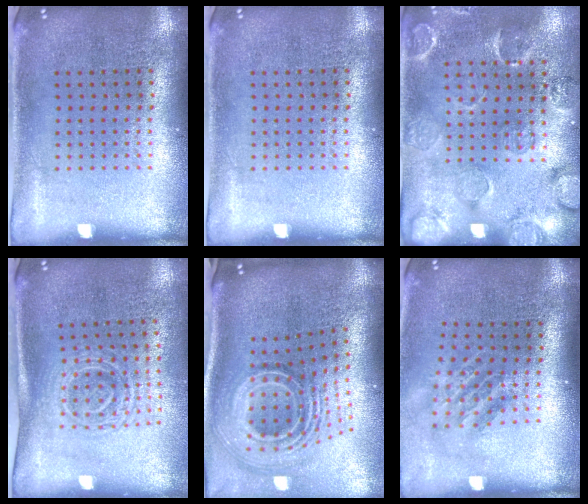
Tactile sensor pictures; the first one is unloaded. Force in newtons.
{"total": 0.0}
{"total": 2.7, "press": 1.9, "slide": 1.9}
{"total": 1.6, "press": 1.3, "slide": 1.0}
{"total": 2.9, "press": 1.8, "slide": 2.3}
{"total": 1.6, "press": 1.1, "slide": 1.1}